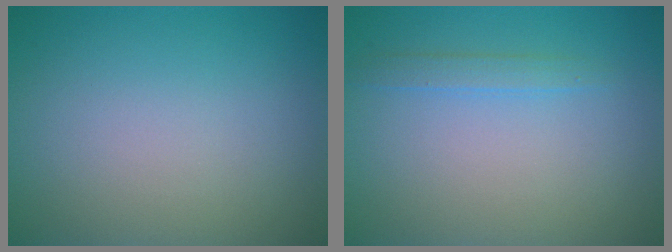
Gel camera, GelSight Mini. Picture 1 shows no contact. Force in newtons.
{"total": 1.3, "press": 1.3, "slide": 0.2}